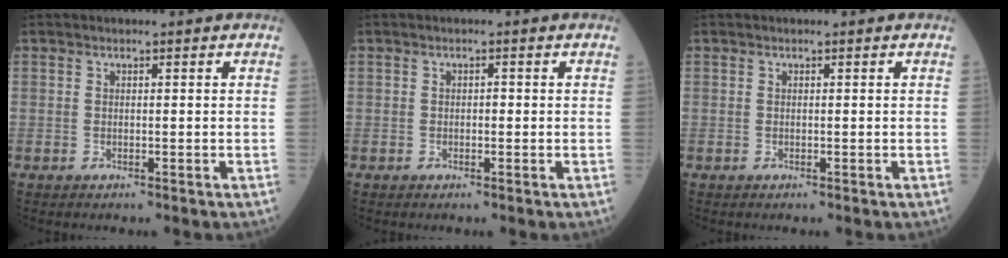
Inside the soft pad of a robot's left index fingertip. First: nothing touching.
{"total": 0.6, "force": [-0.2, 0.4, 0.4], "torque": [-0.005, -0.001, -0.005]}
{"total": 0.0}